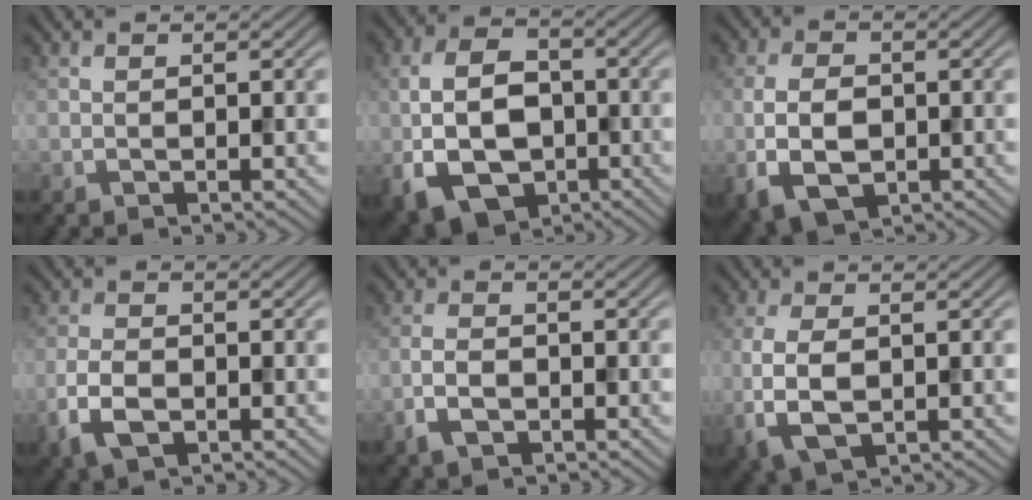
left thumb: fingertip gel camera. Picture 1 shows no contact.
{"total": 10.6, "force": [-2.6, 7.0, 7.5], "torque": [-0.164, -0.011, -0.055]}
{"total": 6.3, "force": [-1.4, 4.0, 4.7], "torque": [-0.107, -0.010, -0.027]}
{"total": 4.6, "force": [-2.0, 2.5, 3.3], "torque": [-0.078, -0.006, -0.044]}
{"total": 3.0, "force": [-1.5, 1.5, 2.1], "torque": [-0.046, -0.002, -0.032]}
{"total": 5.7, "force": [-0.6, 3.1, 4.7], "torque": [-0.124, -0.011, -0.009]}